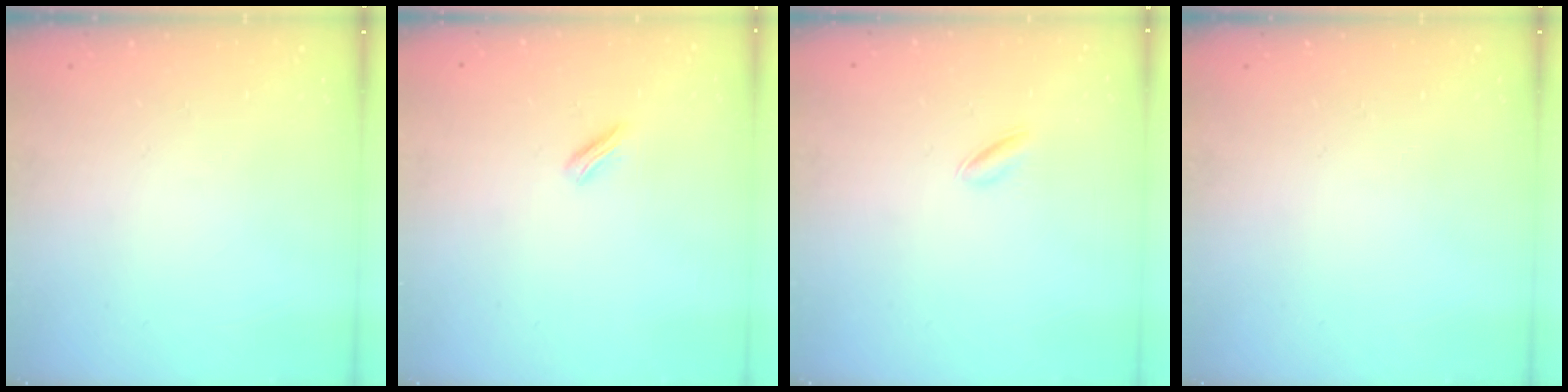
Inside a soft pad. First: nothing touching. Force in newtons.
{"total": 2.3, "press": 2.2, "slide": 0.7}
{"total": 2.1, "press": 2.1, "slide": 0.6}
{"total": 0.0}